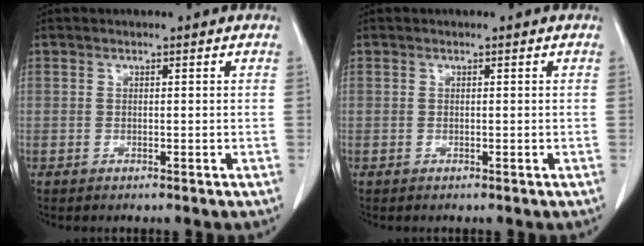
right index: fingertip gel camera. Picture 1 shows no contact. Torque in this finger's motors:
{"motor_torque": [0.00, 0.00, 0.00, 0.00]}